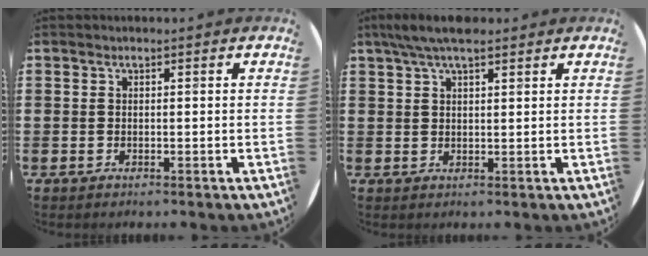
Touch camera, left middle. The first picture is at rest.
{"total": 4.3, "force": [3.2, 1.1, 2.6], "torque": [-0.057, 0.003, 0.058]}